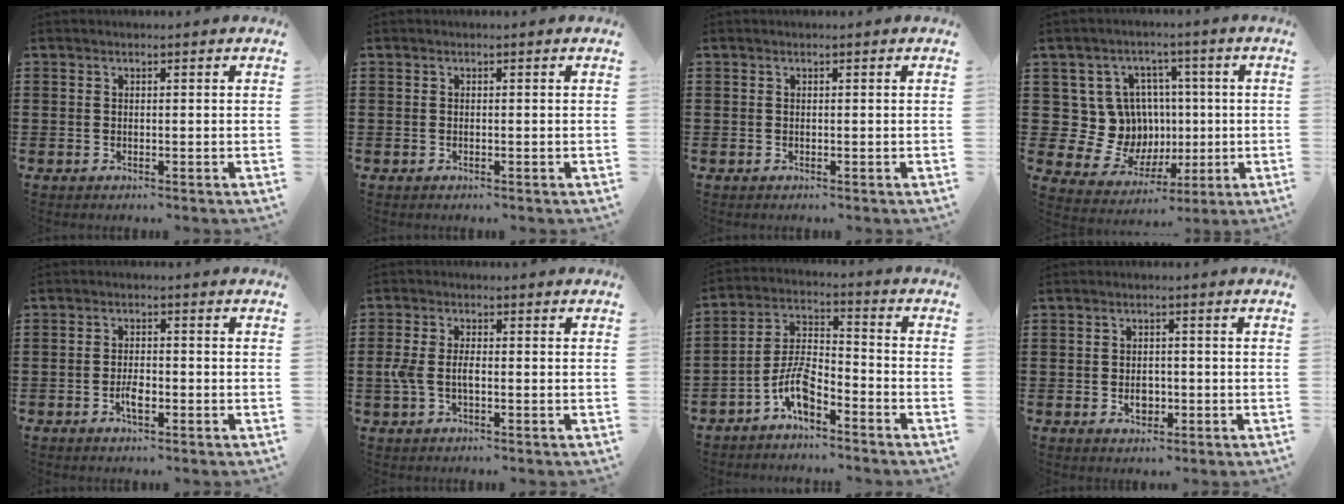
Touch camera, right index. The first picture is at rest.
{"total": 0.0}
{"total": 0.0}
{"total": 10.6, "force": [1.2, 10.1, 3.1], "torque": [-0.079, -0.005, 0.036]}
{"total": 2.9, "force": [-1.3, 1.0, 2.3], "torque": [-0.050, -0.005, -0.023]}
{"total": 3.4, "force": [-0.6, 1.6, 2.9], "torque": [-0.076, -0.004, -0.017]}
{"total": 7.0, "force": [-4.7, 2.4, 4.7], "torque": [-0.109, -0.001, -0.092]}
{"total": 2.6, "force": [-0.8, 1.7, 1.8], "torque": [-0.031, -0.005, -0.016]}